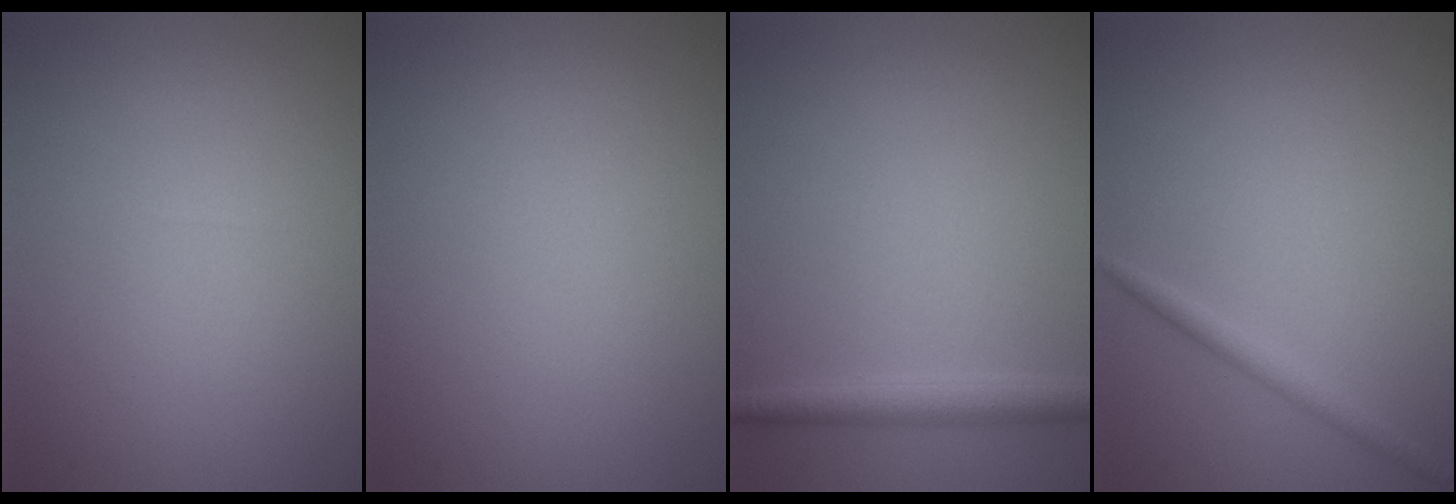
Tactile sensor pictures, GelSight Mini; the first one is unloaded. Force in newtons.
{"total": 0.0}
{"total": 2.2, "press": 2.2, "slide": 0.0}
{"total": 1.4, "press": 1.4, "slide": 0.0}